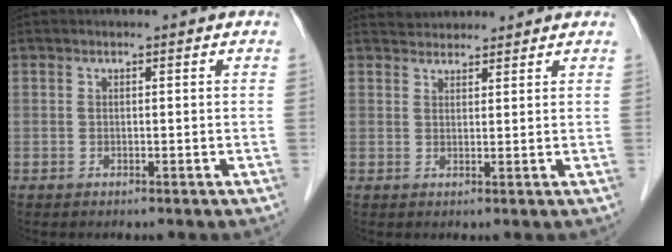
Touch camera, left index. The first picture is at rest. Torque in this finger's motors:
{"motor_torque": [0.10, -0.01, 0.04, 0.01]}